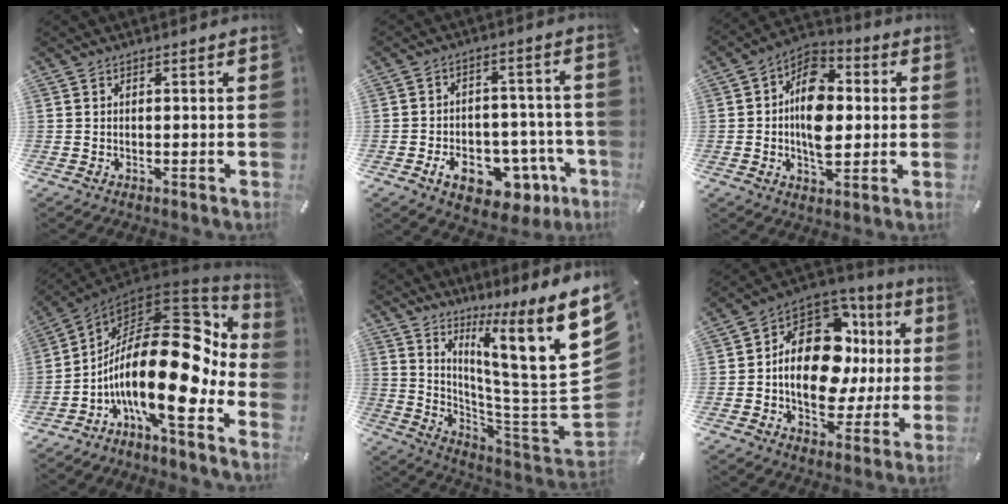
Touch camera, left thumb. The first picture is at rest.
{"total": 13.3, "force": [-6.2, 8.0, 8.7], "torque": [-0.113, 0.031, -0.093]}
{"total": 13.0, "force": [-0.3, 8.8, 9.6], "torque": [-0.168, 0.005, -0.006]}
{"total": 27.4, "force": [-0.6, 11.2, 25.0], "torque": [-0.436, -0.053, -0.004]}
{"total": 17.3, "force": [8.8, 1.0, 14.9], "torque": [-0.224, -0.099, 0.126]}
{"total": 19.5, "force": [1.4, 12.9, 14.5], "torque": [-0.234, -0.024, 0.022]}